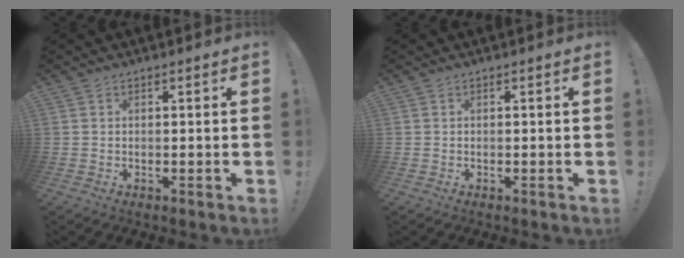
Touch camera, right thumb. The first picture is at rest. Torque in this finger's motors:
{"motor_torque": [0.00, 0.00, 0.00, 0.00, 0.00]}